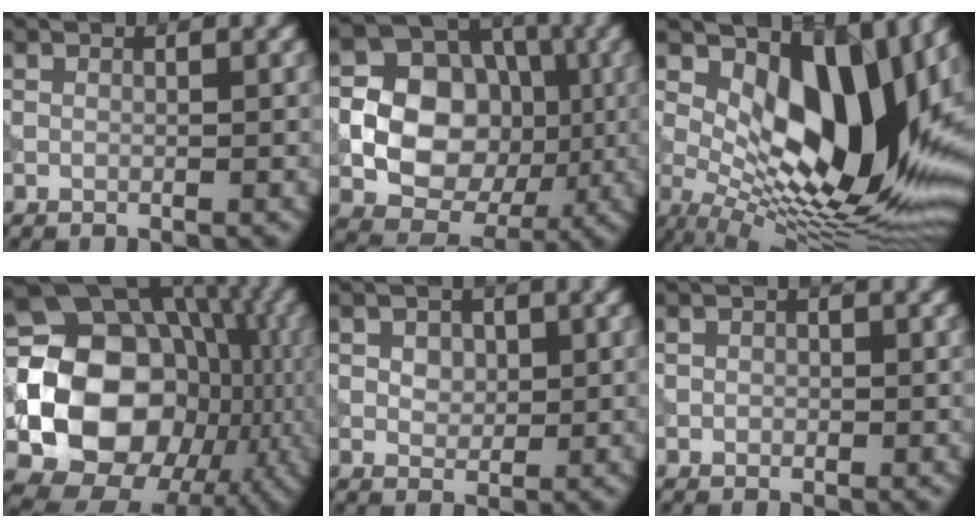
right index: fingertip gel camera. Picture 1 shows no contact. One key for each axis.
{"total": 10.9, "fx": -0.8, "fy": 9.1, "fz": 6.0, "tx": -0.091, "ty": 0.007, "tz": -0.029}
{"total": 14.8, "fx": 2.4, "fy": 7.0, "fz": 12.8, "tx": -0.175, "ty": -0.005, "tz": 0.033}
{"total": 16.0, "fx": -2.2, "fy": 13.1, "fz": 8.9, "tx": -0.148, "ty": -0.016, "tz": -0.047}
{"total": 2.1, "fx": 0.8, "fy": 1.6, "fz": 1.2, "tx": -0.026, "ty": 0.000, "tz": 0.011}
{"total": 0.6, "fx": -0.2, "fy": 0.6, "fz": 0.1, "tx": -0.002, "ty": -0.002, "tz": -0.006}